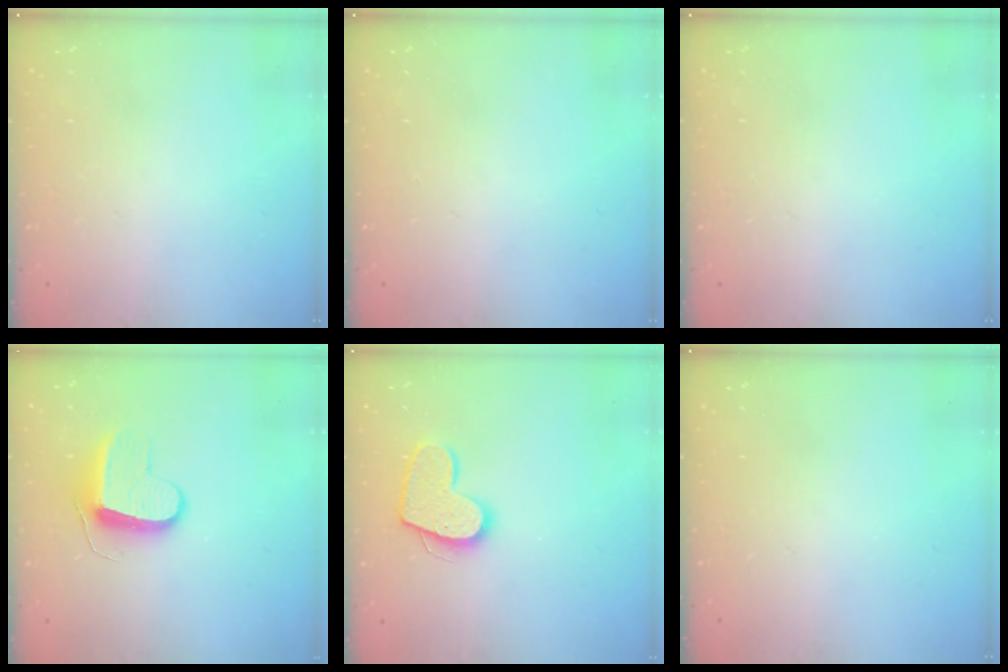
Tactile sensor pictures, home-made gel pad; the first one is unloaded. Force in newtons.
{"total": 0.0}
{"total": 0.0}
{"total": 9.6, "press": 9.6, "slide": 0.2}
{"total": 13.5, "press": 13.5, "slide": 0.9}
{"total": 0.0}